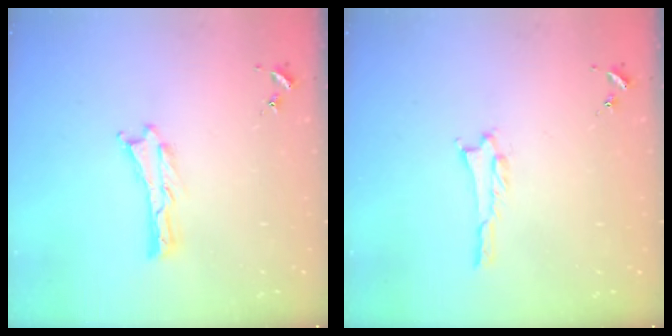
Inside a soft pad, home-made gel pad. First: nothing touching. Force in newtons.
{"total": 1.0, "press": 1.0, "slide": 0.2}